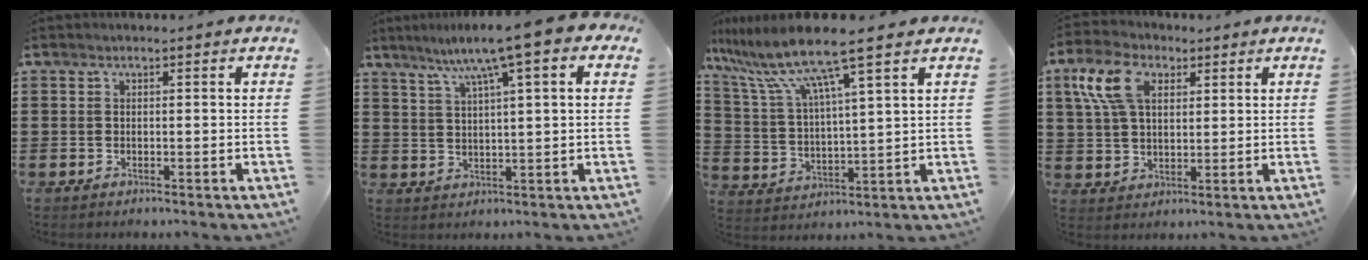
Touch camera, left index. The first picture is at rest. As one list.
[{"total": 7.7, "force": [4.9, 0.4, 6.0], "torque": [-0.132, -0.009, 0.080]}, {"total": 10.6, "force": [8.2, 0.1, 6.7], "torque": [-0.159, -0.042, 0.134]}, {"total": 9.7, "force": [4.3, 5.7, 6.5], "torque": [-0.152, 0.020, 0.079]}]